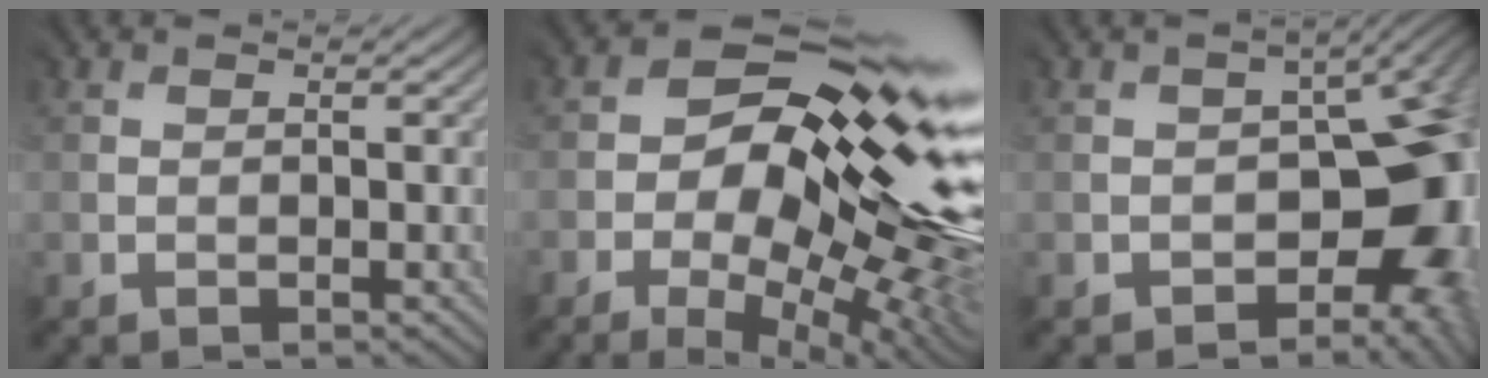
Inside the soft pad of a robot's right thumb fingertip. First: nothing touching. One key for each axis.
{"total": 17.1, "fx": 0.4, "fy": 8.5, "fz": 14.8, "tx": -0.221, "ty": -0.006, "tz": 0.012}
{"total": 10.6, "fx": -4.3, "fy": 6.3, "fz": 7.4, "tx": -0.056, "ty": -0.011, "tz": -0.062}